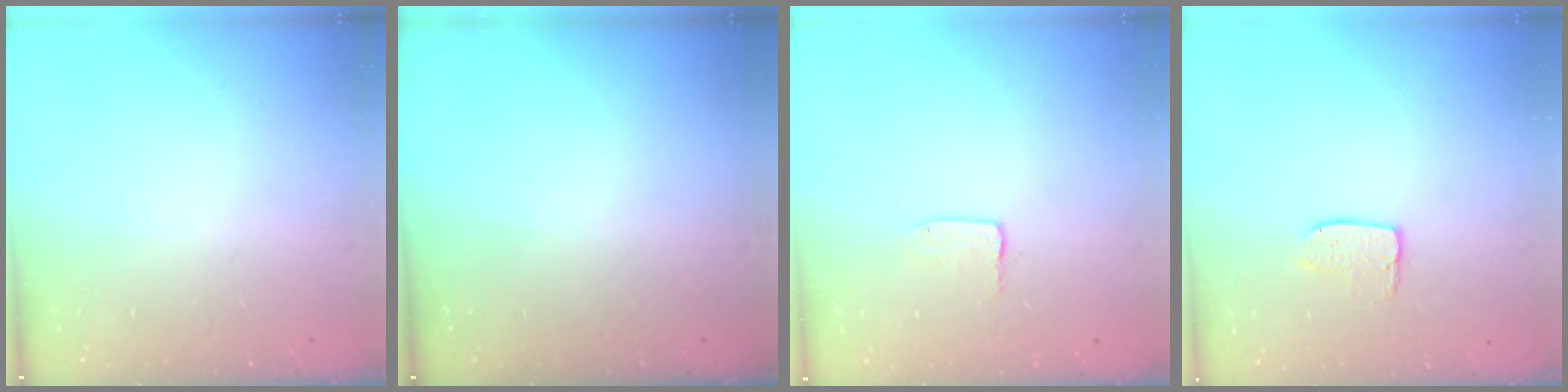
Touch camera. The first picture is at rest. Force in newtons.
{"total": 0.0}
{"total": 3.2, "press": 3.2, "slide": 0.2}
{"total": 6.0, "press": 6.0, "slide": 0.3}